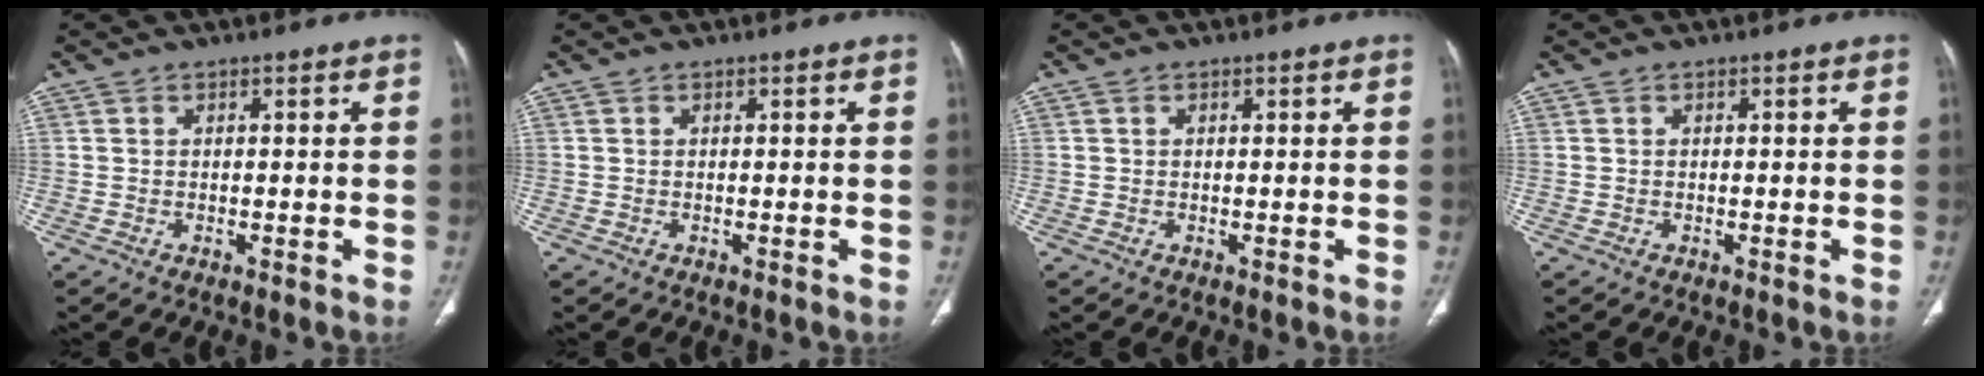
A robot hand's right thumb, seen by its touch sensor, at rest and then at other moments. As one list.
[{"total": 0.0}, {"total": 0.0}, {"total": 0.0}]